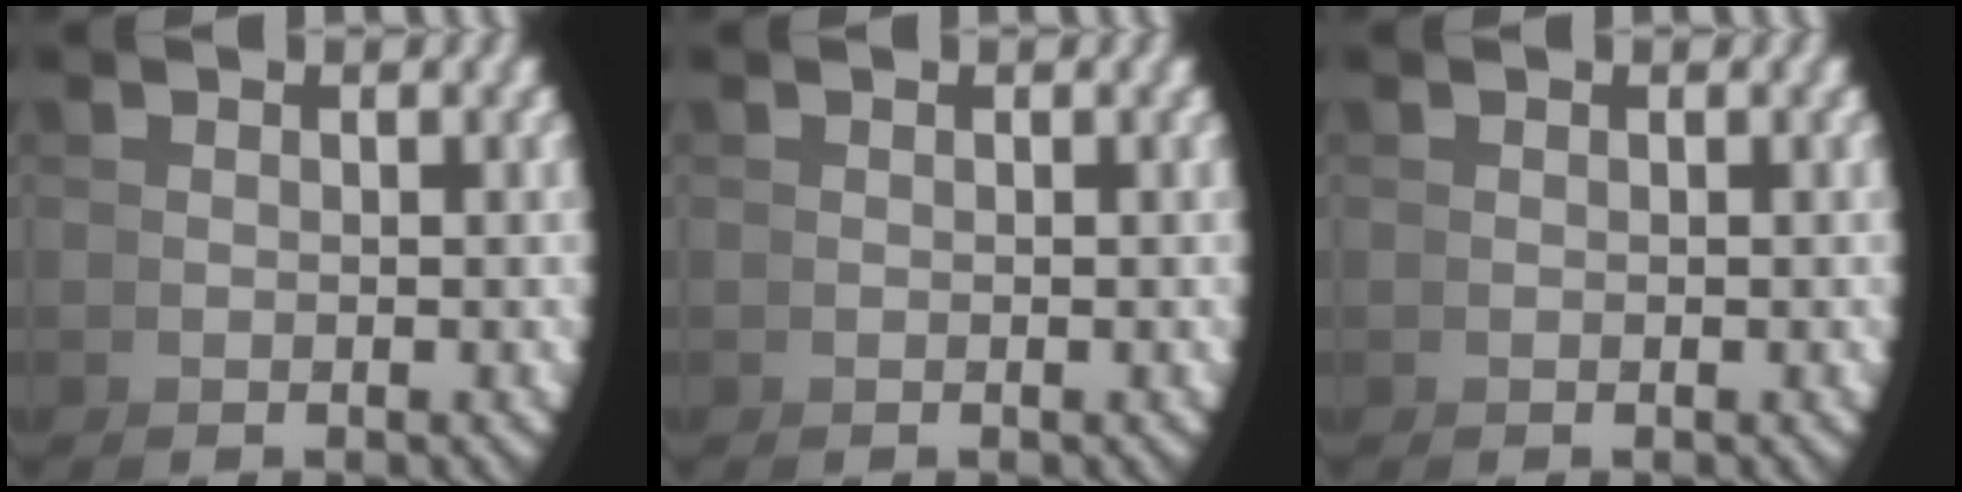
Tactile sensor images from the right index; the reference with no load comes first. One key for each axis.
{"total": 0.0}
{"total": 0.0}